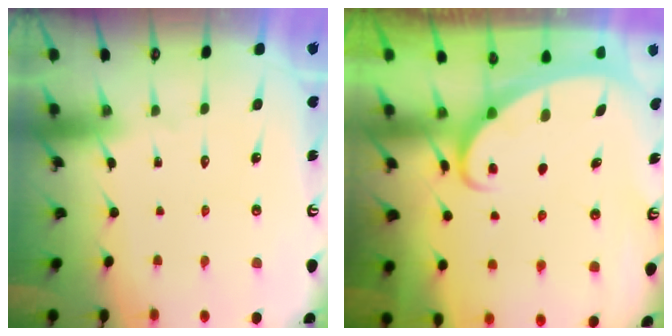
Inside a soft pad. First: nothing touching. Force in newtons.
{"total": 2.0, "press": 2.0, "slide": 0.3}